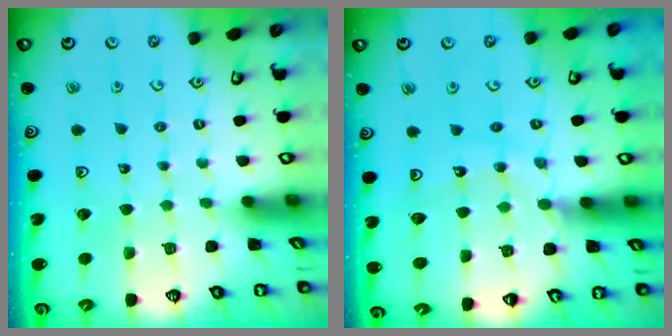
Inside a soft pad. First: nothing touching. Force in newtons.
{"total": 12.4, "press": 12.4, "slide": 1.4}